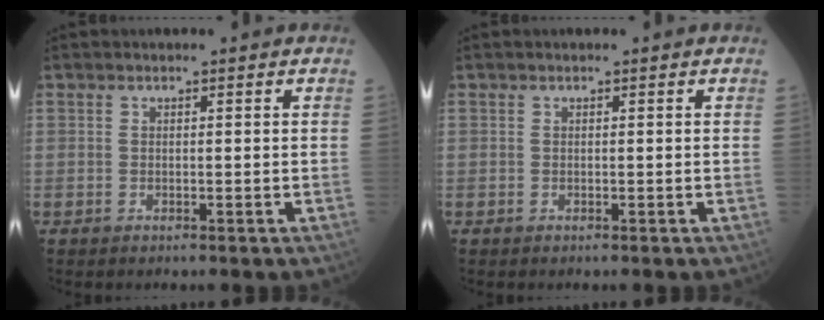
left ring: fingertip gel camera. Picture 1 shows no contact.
{"total": 0.0}